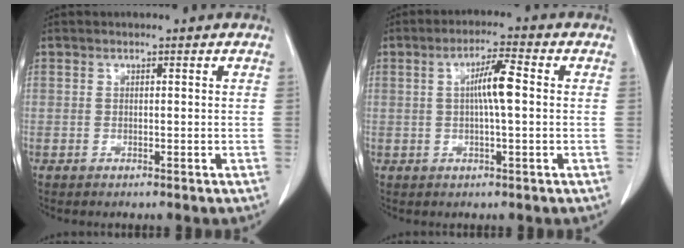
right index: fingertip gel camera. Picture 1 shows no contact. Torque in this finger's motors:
{"motor_torque": [0.94, -0.08, 0.48, 0.12]}